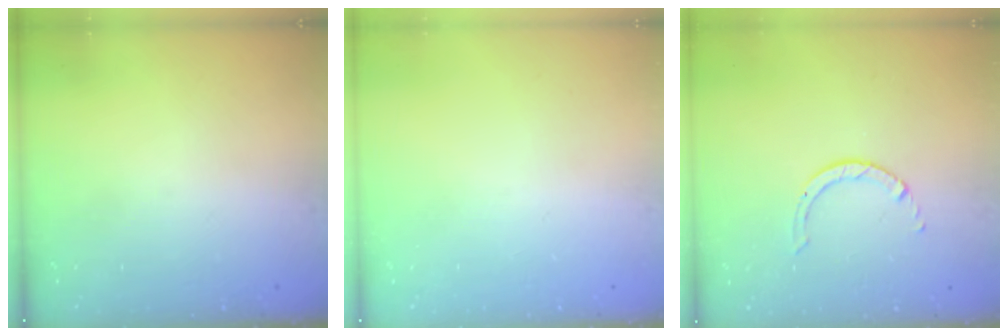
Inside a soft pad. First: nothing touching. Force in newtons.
{"total": 0.0}
{"total": 1.7, "press": 1.7, "slide": 0.1}